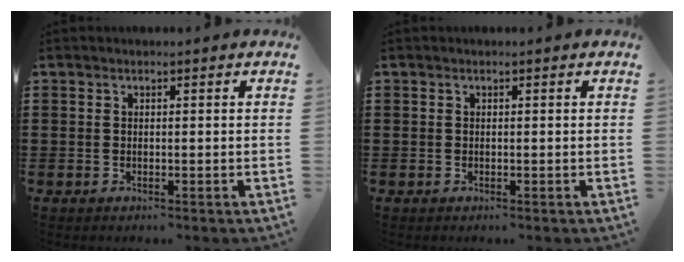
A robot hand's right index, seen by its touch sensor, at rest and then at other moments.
{"total": 0.0}